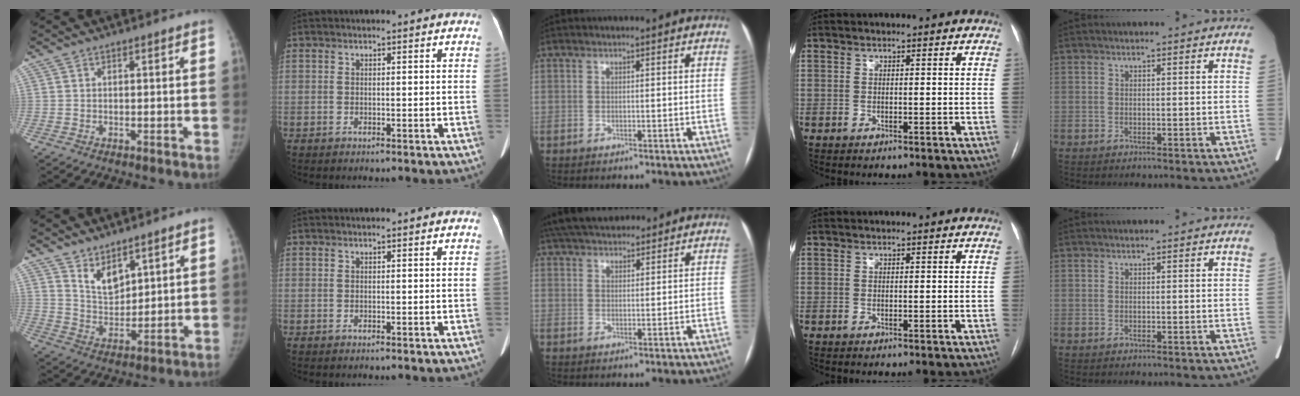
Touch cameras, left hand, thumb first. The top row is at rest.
{"thumb": {"total": 6.5, "force": [4.5, 3.2, 3.5], "torque": [-0.039, -0.044, 0.092]}, "middle": {"total": 11.3, "force": [9.9, 3.3, 4.3], "torque": [-0.070, 0.045, 0.159]}}